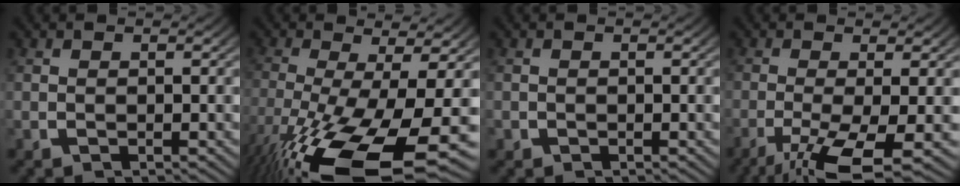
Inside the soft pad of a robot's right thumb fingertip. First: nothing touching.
{"total": 13.5, "force": [-4.4, 6.4, 11.1], "torque": [-0.211, -0.052, -0.035]}
{"total": 0.7, "force": [-0.2, 0.7, 0.0], "torque": [-0.002, -0.004, -0.001]}
{"total": 7.4, "force": [-3.3, 2.8, 6.0], "torque": [-0.120, -0.033, -0.038]}